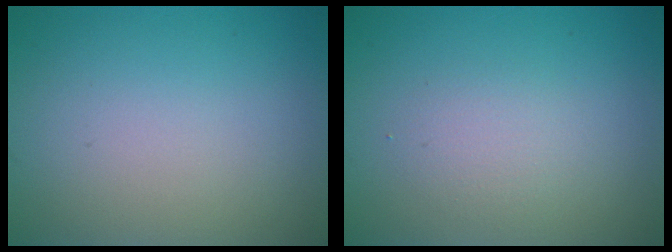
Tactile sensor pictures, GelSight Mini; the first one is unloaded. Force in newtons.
{"total": 1.7, "press": 1.7, "slide": 0.1}